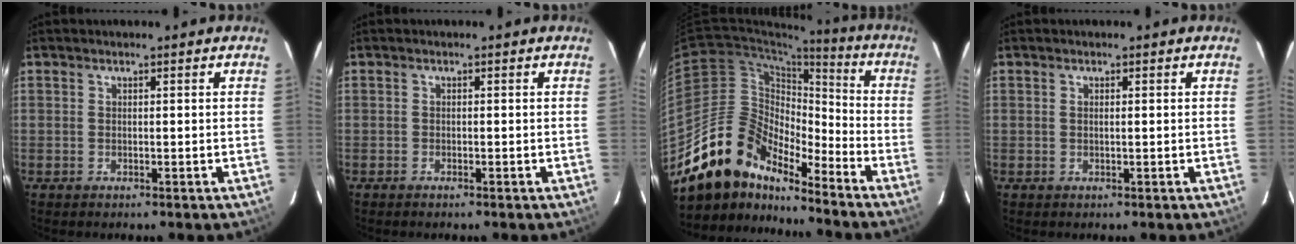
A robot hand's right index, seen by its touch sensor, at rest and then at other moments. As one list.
[{"total": 0.5, "force": [-0.5, 0.1, 0.2], "torque": [-0.003, -0.001, -0.011]}, {"total": 16.3, "force": [-14.0, 6.3, 5.6], "torque": [-0.102, 0.022, -0.259]}, {"total": 0.5, "force": [0.1, 0.0, 0.5], "torque": [-0.011, 0.001, 0.001]}]